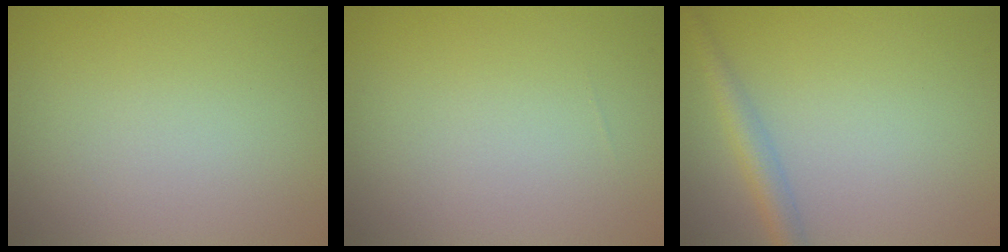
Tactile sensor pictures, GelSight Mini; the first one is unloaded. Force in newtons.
{"total": 0.0}
{"total": 2.4, "press": 2.4, "slide": 0.1}